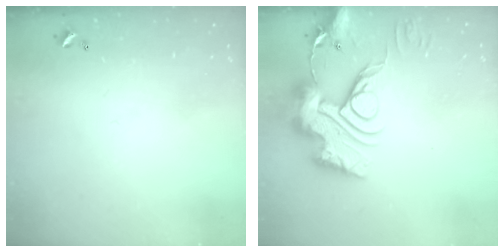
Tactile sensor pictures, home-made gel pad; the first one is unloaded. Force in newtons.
{"total": 18.7, "press": 18.6, "slide": 1.7}